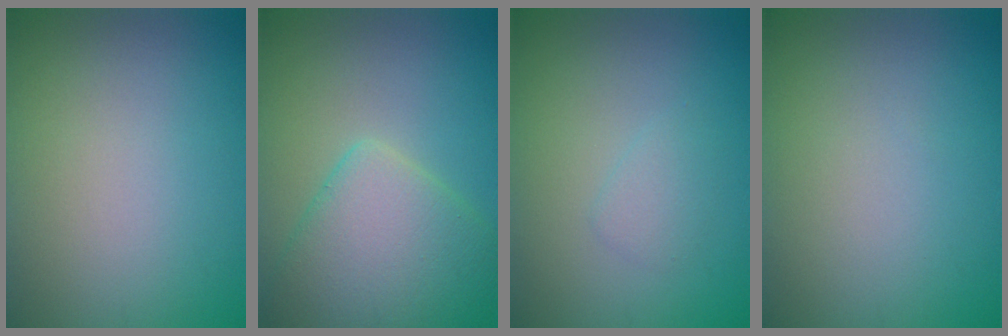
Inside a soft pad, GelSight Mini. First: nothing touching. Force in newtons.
{"total": 6.7, "press": 6.7, "slide": 0.3}
{"total": 1.1, "press": 1.1, "slide": 0.1}
{"total": 0.0}